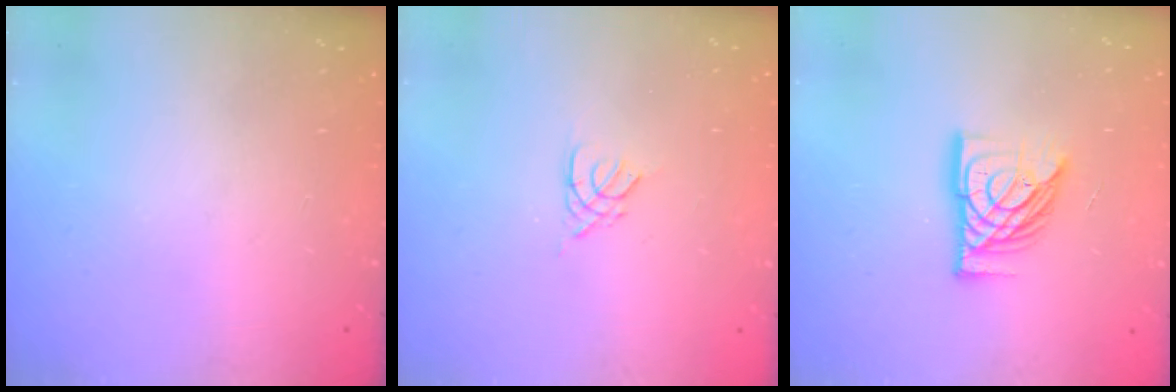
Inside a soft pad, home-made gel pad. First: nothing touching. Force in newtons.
{"total": 2.7, "press": 2.7, "slide": 0.5}
{"total": 14.7, "press": 14.7, "slide": 1.6}